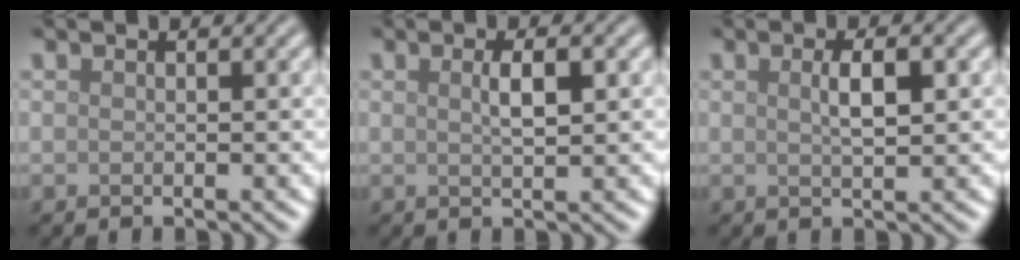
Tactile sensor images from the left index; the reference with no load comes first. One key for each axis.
{"total": 2.2, "fx": 0.5, "fy": 0.5, "fz": 2.0, "tx": -0.035, "ty": 0.003, "tz": 0.009}
{"total": 2.5, "fx": 0.6, "fy": 0.6, "fz": 2.3, "tx": -0.040, "ty": 0.004, "tz": 0.010}